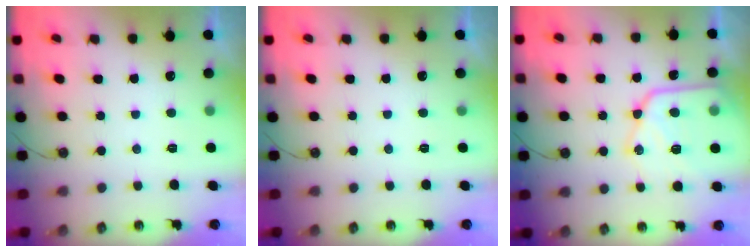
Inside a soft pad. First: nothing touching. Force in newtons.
{"total": 0.0}
{"total": 17.2, "press": 17.1, "slide": 1.2}